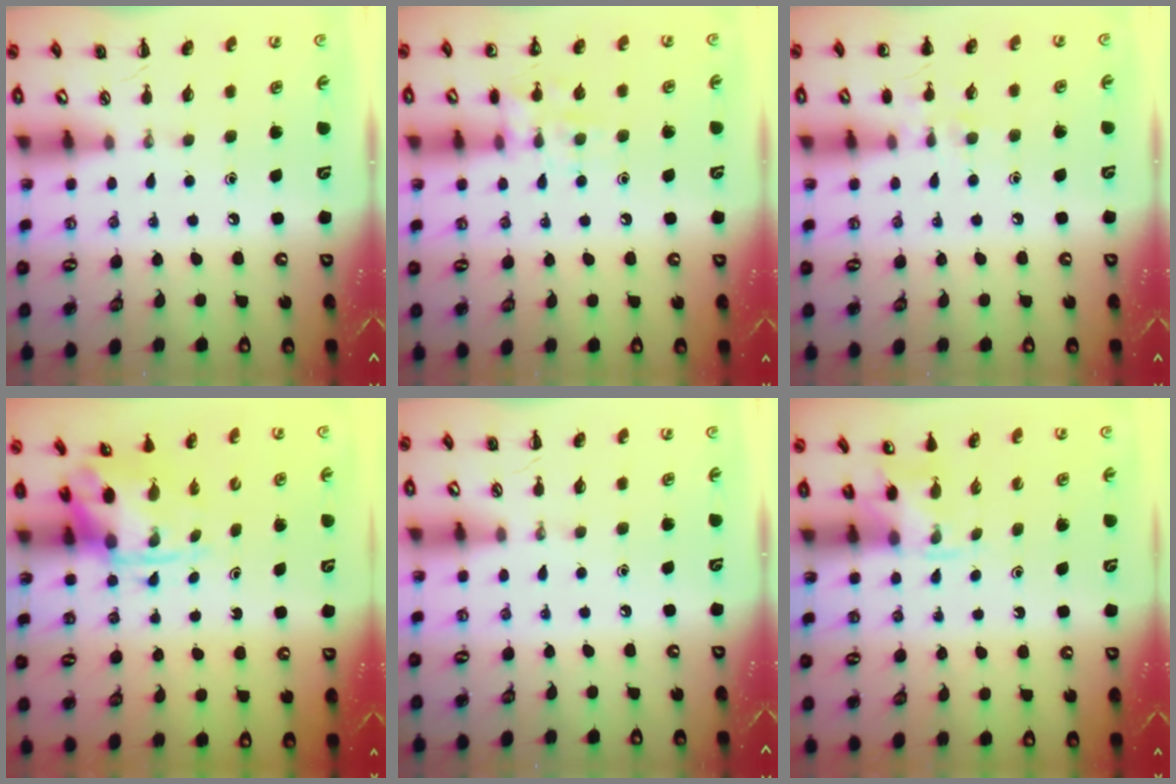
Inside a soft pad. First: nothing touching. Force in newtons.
{"total": 9.7, "press": 9.7, "slide": 0.8}
{"total": 6.7, "press": 6.5, "slide": 1.6}
{"total": 3.8, "press": 3.7, "slide": 0.8}
{"total": 0.0}
{"total": 3.2, "press": 2.9, "slide": 1.3}